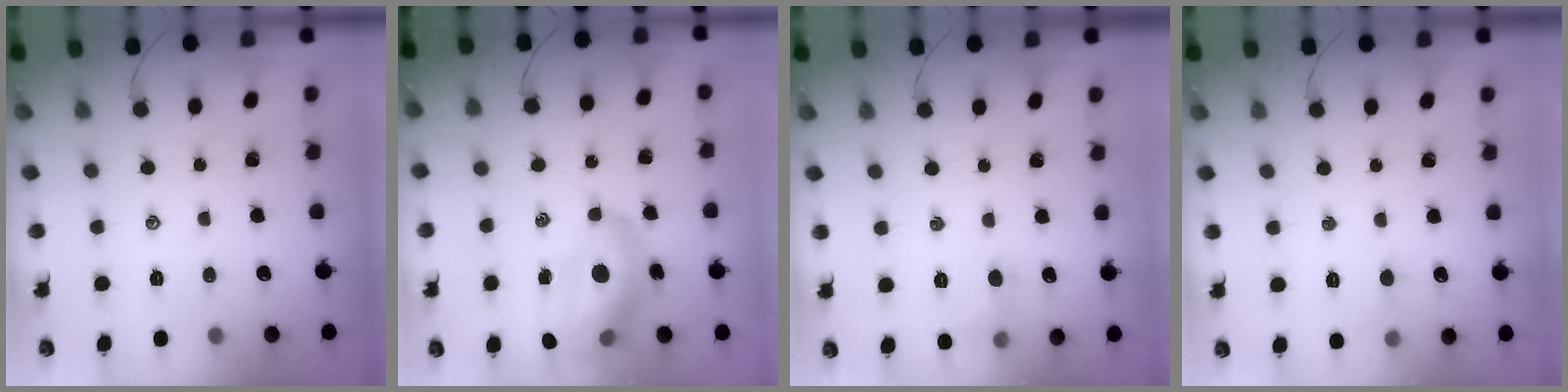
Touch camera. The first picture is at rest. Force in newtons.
{"total": 14.5, "press": 13.8, "slide": 4.3}
{"total": 5.9, "press": 5.6, "slide": 1.9}
{"total": 4.2, "press": 4.0, "slide": 1.4}